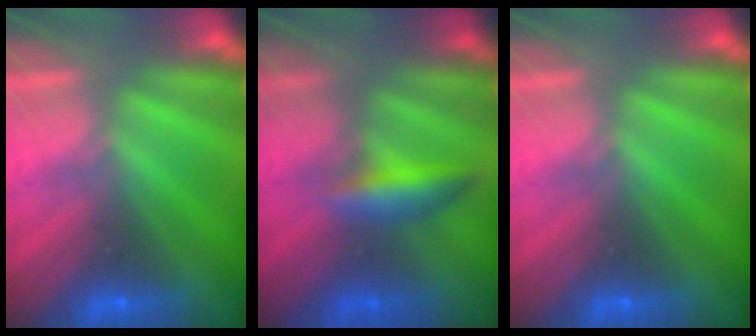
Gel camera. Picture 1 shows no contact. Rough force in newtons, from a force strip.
{"total": 2.4}
{"total": 0.0}